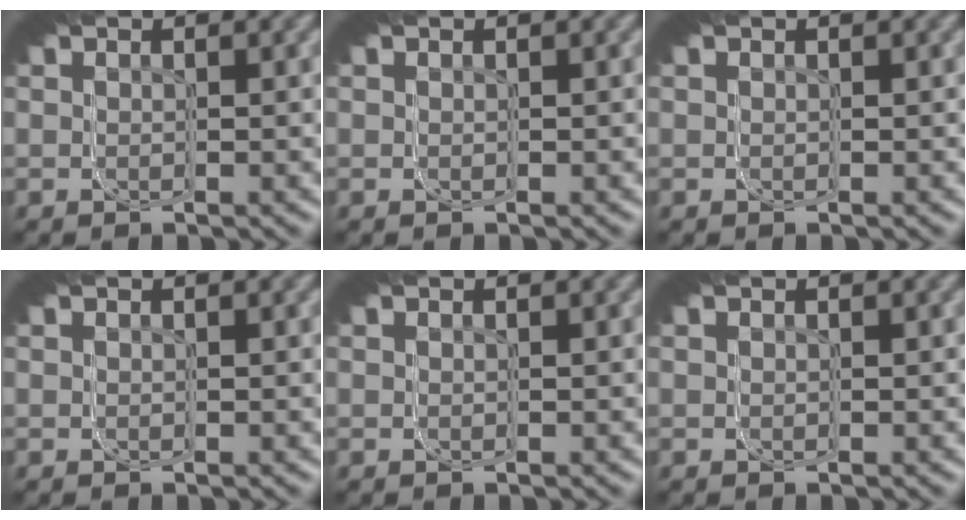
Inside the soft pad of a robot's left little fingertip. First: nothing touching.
{"total": 0.0}
{"total": 0.0}
{"total": 0.0}
{"total": 0.0}
{"total": 0.0}